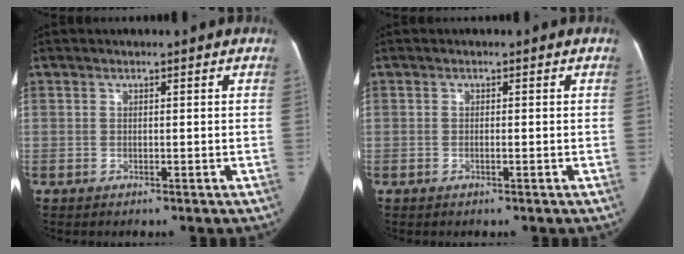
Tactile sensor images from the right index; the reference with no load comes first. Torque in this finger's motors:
{"motor_torque": [-0.20, 0.08, -0.04, 0.00]}